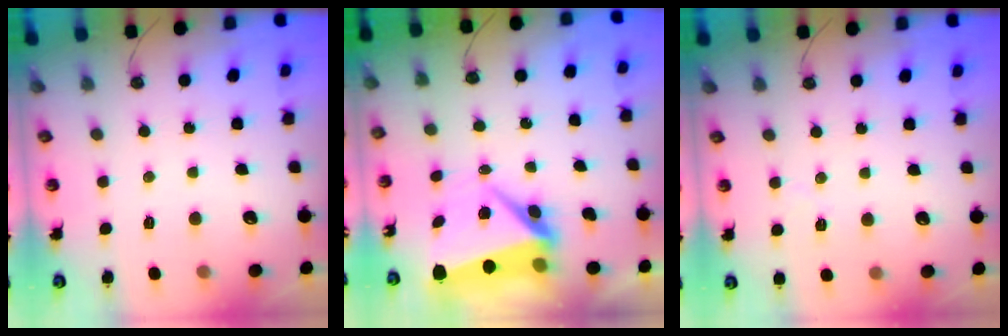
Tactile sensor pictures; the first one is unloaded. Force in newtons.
{"total": 7.5, "press": 7.4, "slide": 0.9}
{"total": 3.9, "press": 3.2, "slide": 2.3}